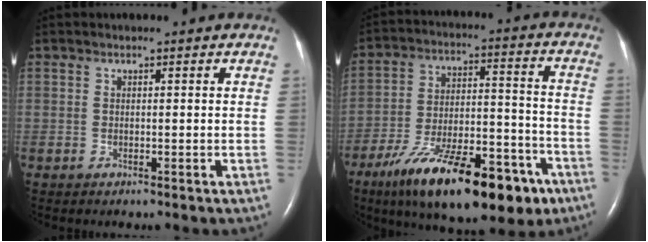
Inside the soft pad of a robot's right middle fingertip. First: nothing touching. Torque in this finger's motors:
{"motor_torque": [1.54, -0.60, 0.40, 0.14]}